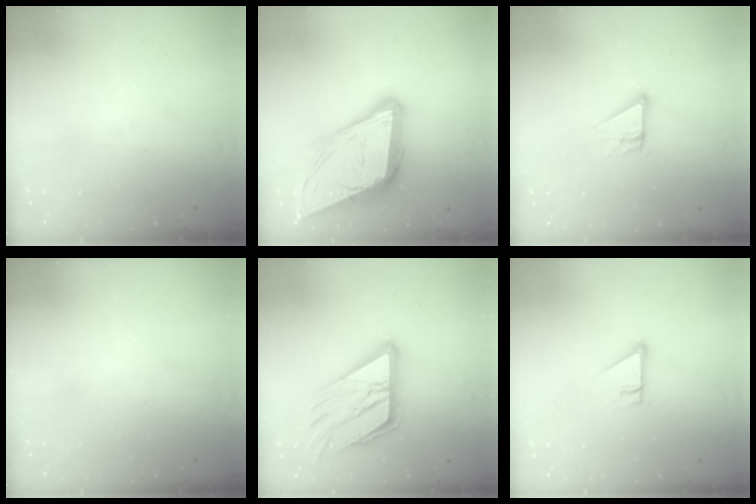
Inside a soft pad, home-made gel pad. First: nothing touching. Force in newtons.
{"total": 19.2, "press": 18.6, "slide": 4.7}
{"total": 4.8, "press": 4.8, "slide": 0.2}
{"total": 0.0}
{"total": 17.7, "press": 17.6, "slide": 1.9}
{"total": 2.9, "press": 2.9, "slide": 0.1}